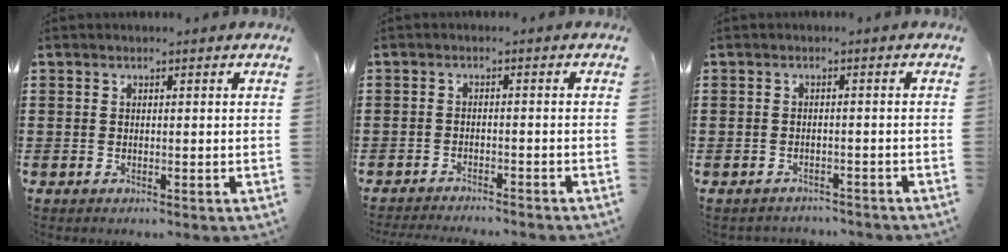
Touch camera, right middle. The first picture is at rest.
{"total": 2.1, "force": [-2.1, -0.1, 0.1], "torque": [-0.005, 0.002, -0.044]}
{"total": 1.4, "force": [-1.4, 0.2, 0.0], "torque": [-0.005, 0.001, -0.031]}